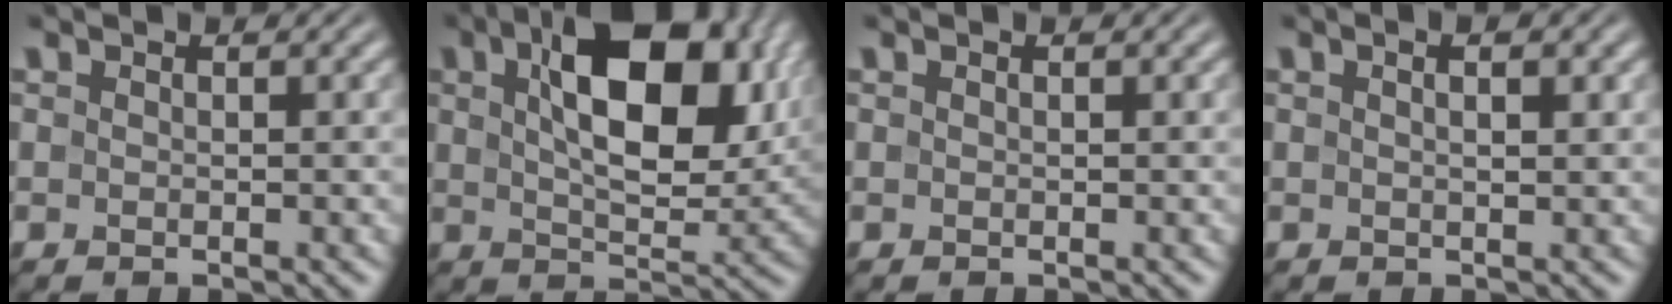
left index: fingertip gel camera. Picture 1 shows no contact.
{"total": 11.0, "force": [3.6, 5.6, 8.8], "torque": [-0.138, 0.001, 0.062]}
{"total": 0.0}
{"total": 2.3, "force": [1.1, 0.7, 1.9], "torque": [-0.013, -0.003, 0.006]}